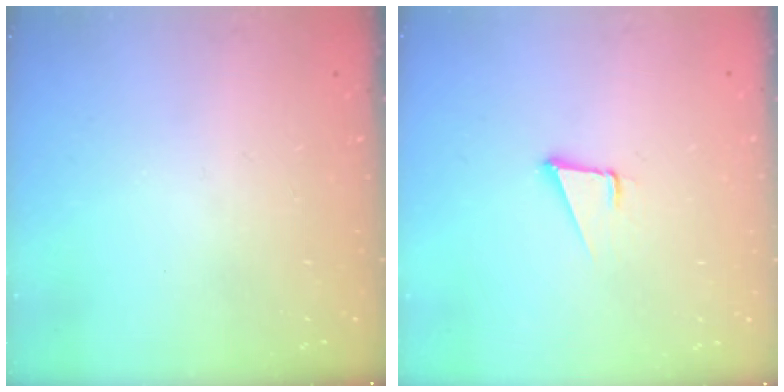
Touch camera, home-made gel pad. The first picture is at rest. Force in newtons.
{"total": 3.4, "press": 2.5, "slide": 2.2}